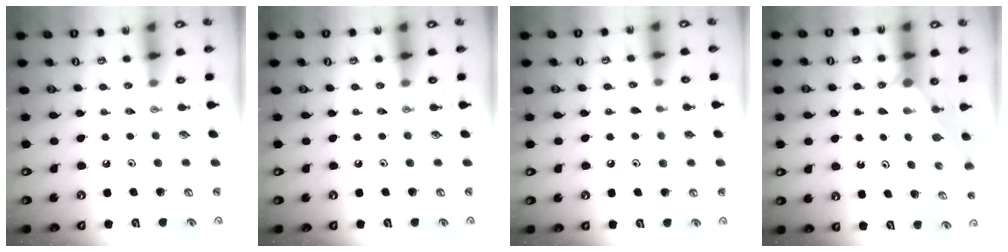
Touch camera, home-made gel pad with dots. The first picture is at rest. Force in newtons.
{"total": 0.0}
{"total": 6.3, "press": 6.2, "slide": 0.7}
{"total": 0.9, "press": 0.9, "slide": 0.2}